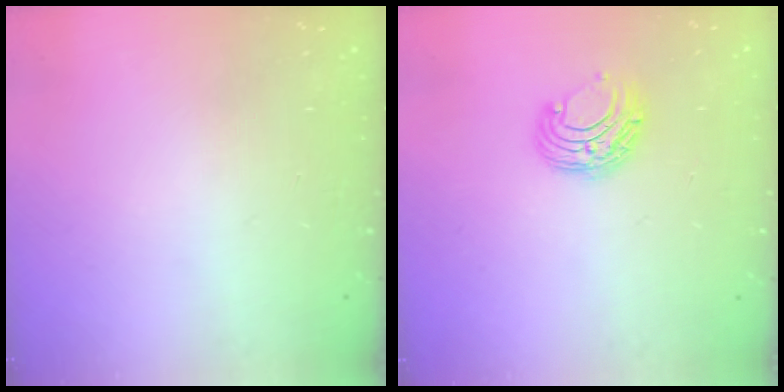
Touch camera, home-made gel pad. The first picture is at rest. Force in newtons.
{"total": 7.6, "press": 7.6, "slide": 0.6}